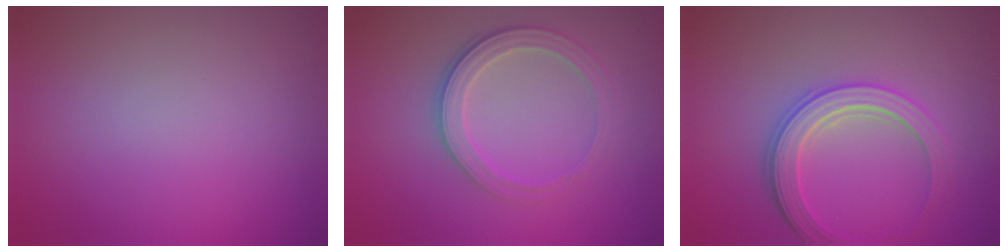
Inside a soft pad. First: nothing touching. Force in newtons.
{"total": 2.8, "press": 2.7, "slide": 0.7}
{"total": 3.5, "press": 3.3, "slide": 1.4}